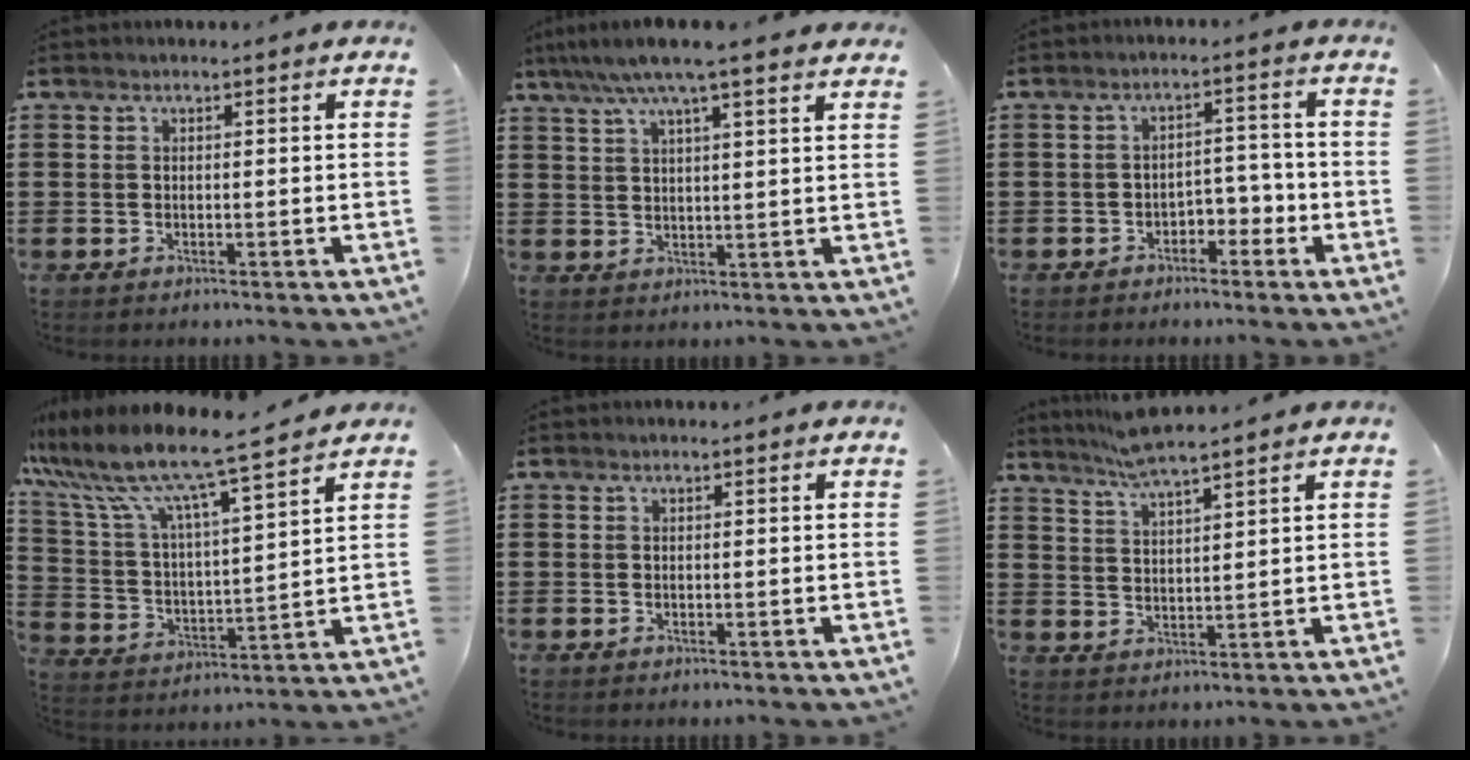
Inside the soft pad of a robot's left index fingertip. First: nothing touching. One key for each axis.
{"total": 6.8, "fx": 5.4, "fy": 0.2, "fz": 4.2, "tx": -0.096, "ty": -0.011, "tz": 0.094}
{"total": 3.4, "fx": -2.5, "fy": 1.8, "fz": 1.5, "tx": -0.032, "ty": 0.008, "tz": -0.053}
{"total": 9.1, "fx": 8.0, "fy": -0.1, "fz": 4.4, "tx": -0.120, "ty": -0.053, "tz": 0.131}
{"total": 0.0}
{"total": 5.0, "fx": 4.4, "fy": -0.2, "fz": 2.3, "tx": -0.057, "ty": -0.012, "tz": 0.079}